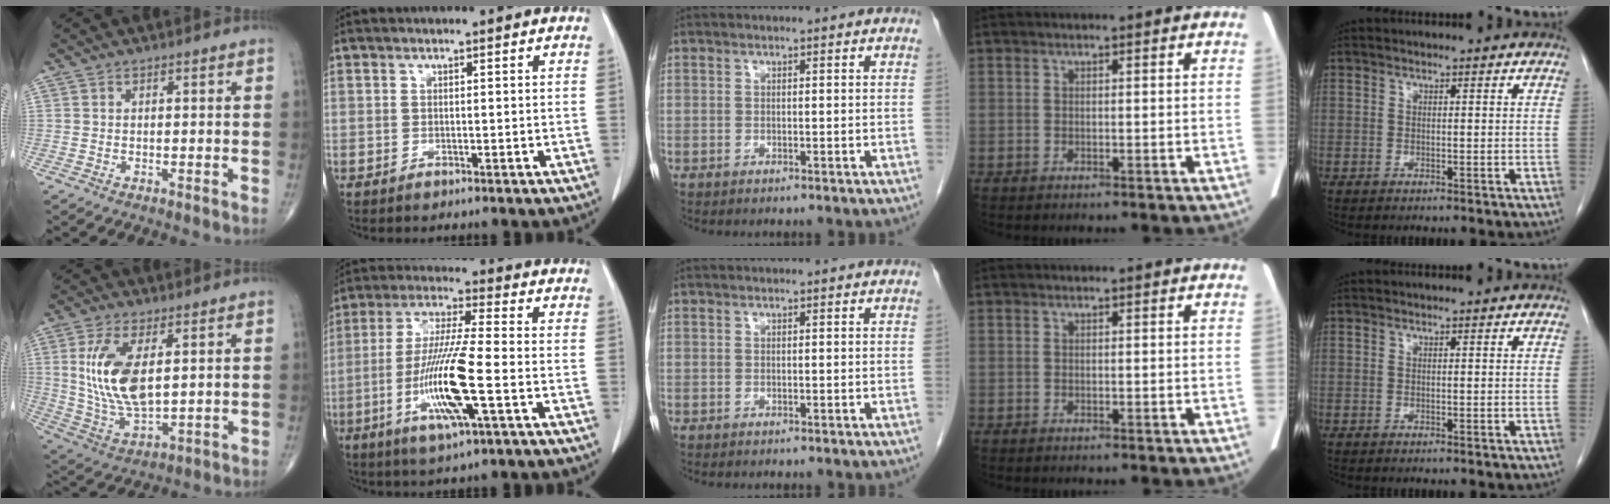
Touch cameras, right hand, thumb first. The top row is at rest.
{"thumb": {"total": 13.9, "force": [3.0, 6.4, 11.9], "torque": [-0.240, -0.019, 0.071]}, "index": {"total": 13.4, "force": [-3.7, 0.6, 12.9], "torque": [-0.260, -0.016, -0.073]}}